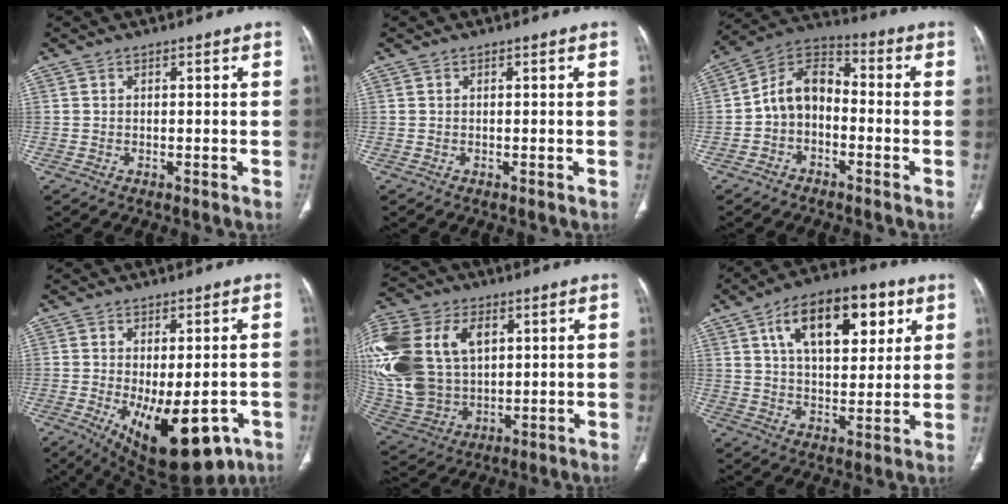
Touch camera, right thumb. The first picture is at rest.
{"total": 0.0}
{"total": 9.7, "force": [-2.0, 7.0, 6.4], "torque": [-0.094, 0.044, -0.054]}
{"total": 16.9, "force": [-6.6, 7.8, 13.4], "torque": [-0.169, -0.011, -0.075]}
{"total": 29.6, "force": [7.6, 20.5, 20.0], "torque": [-0.481, 0.029, 0.163]}
{"total": 18.3, "force": [7.6, 9.4, 13.8], "torque": [-0.177, -0.012, 0.120]}